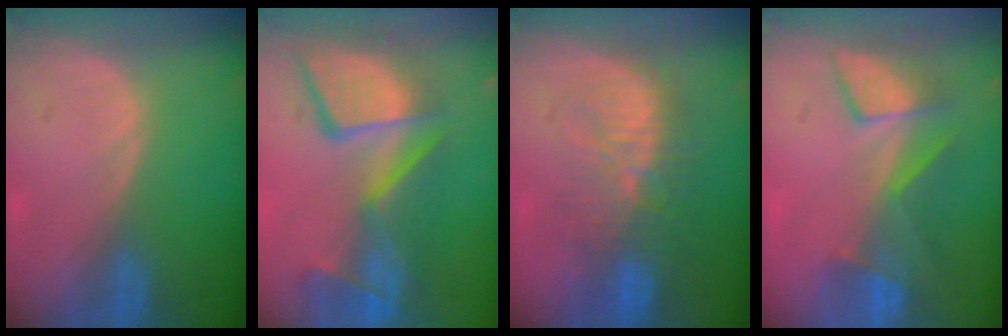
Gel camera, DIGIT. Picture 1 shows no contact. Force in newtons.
{"total": 13.1, "press": 11.3, "slide": 6.6}
{"total": 9.6, "press": 9.2, "slide": 2.8}
{"total": 7.3, "press": 6.9, "slide": 2.5}